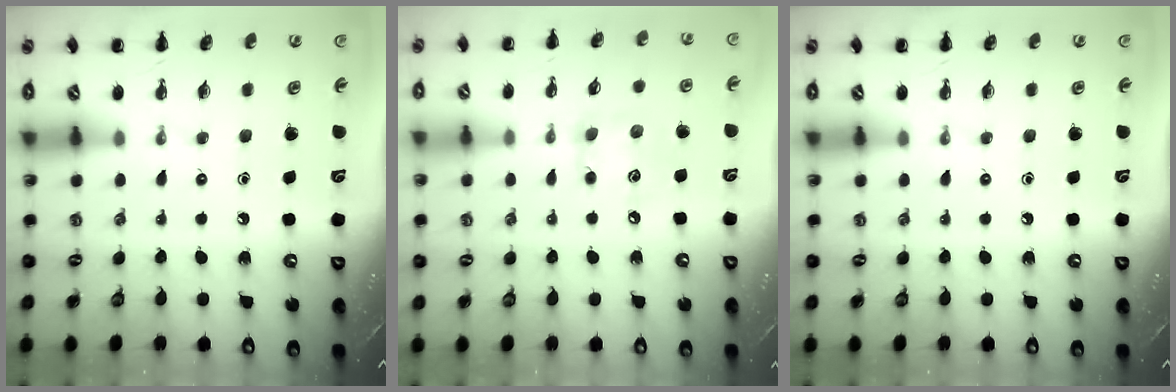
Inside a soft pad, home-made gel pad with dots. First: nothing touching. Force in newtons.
{"total": 7.7, "press": 7.7, "slide": 0.6}
{"total": 0.0}